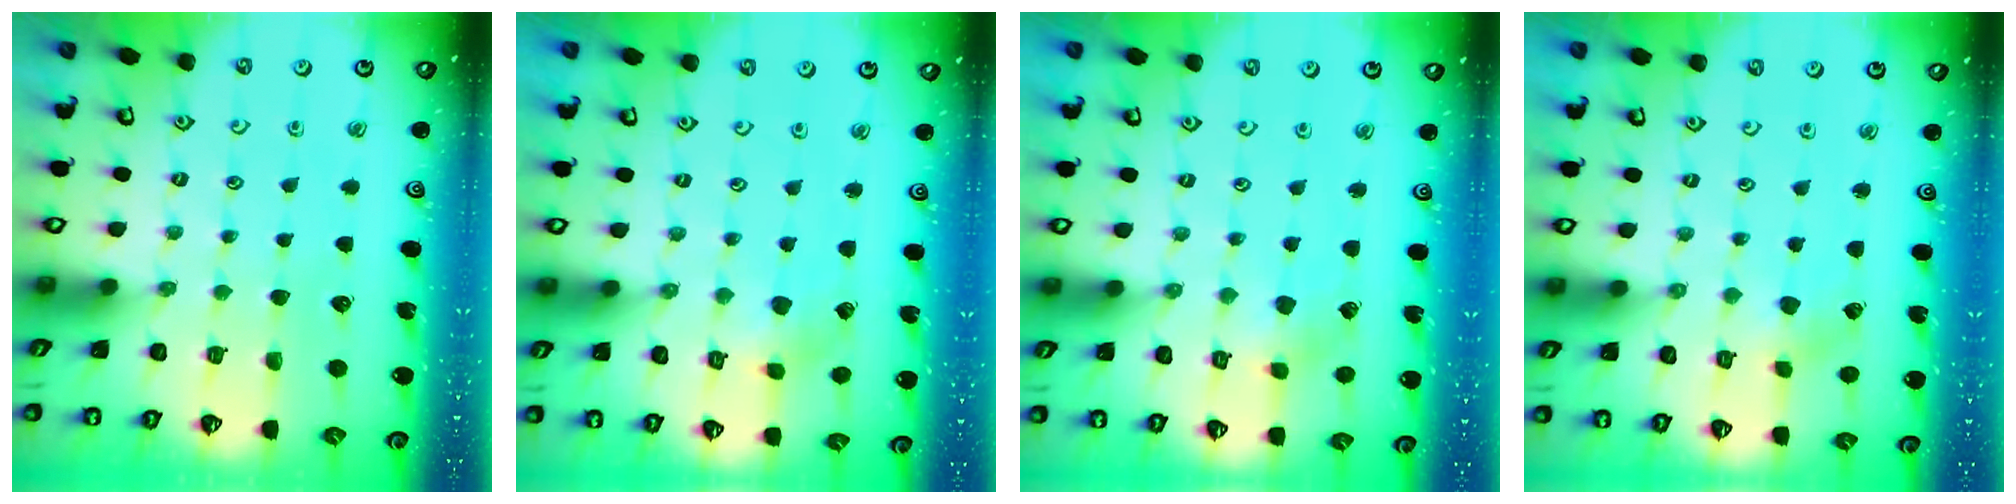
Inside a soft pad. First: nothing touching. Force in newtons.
{"total": 2.6, "press": 2.6, "slide": 0.3}
{"total": 2.8, "press": 2.8, "slide": 0.2}
{"total": 2.0, "press": 1.9, "slide": 0.6}